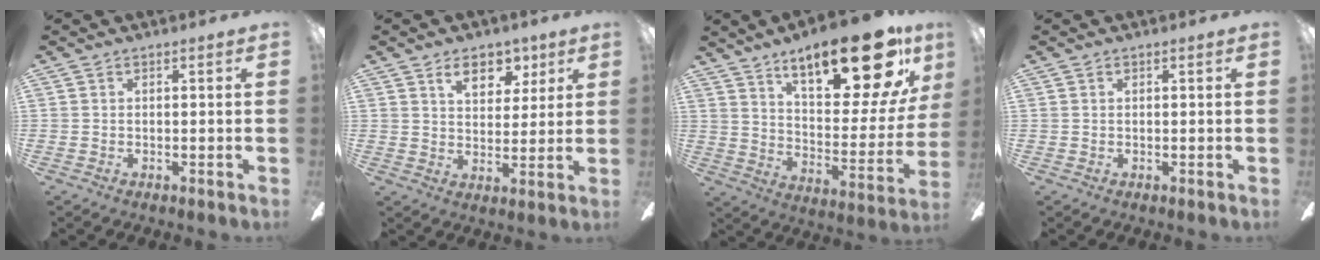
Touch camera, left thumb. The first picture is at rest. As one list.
[{"total": 8.8, "force": [5.0, 5.4, 4.8], "torque": [-0.054, -0.013, 0.083]}, {"total": 24.5, "force": [17.1, 8.1, 15.5], "torque": [-0.218, -0.110, 0.279]}, {"total": 0.0}]